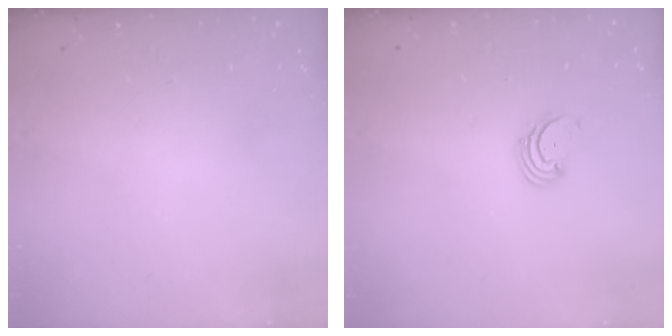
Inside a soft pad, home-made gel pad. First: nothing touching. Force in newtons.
{"total": 1.7, "press": 1.6, "slide": 0.2}